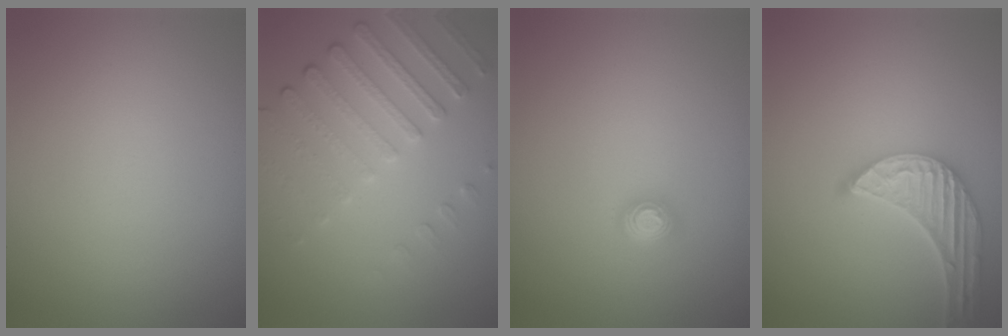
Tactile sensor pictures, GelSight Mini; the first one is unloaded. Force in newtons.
{"total": 4.6, "press": 3.3, "slide": 3.2}
{"total": 1.5, "press": 1.1, "slide": 1.0}
{"total": 5.3, "press": 4.3, "slide": 3.1}